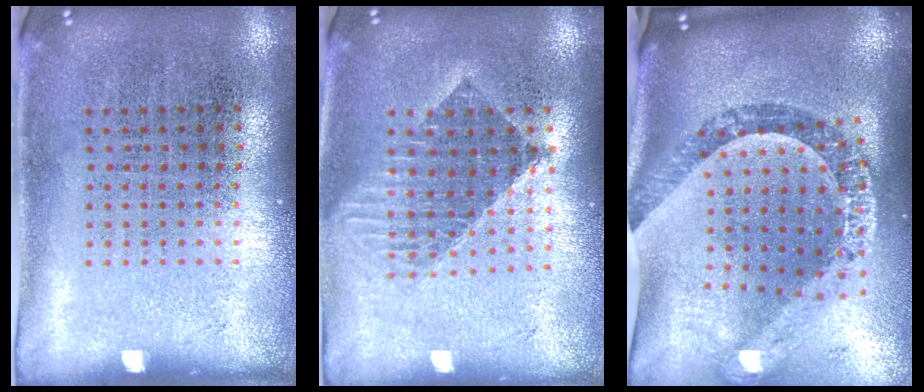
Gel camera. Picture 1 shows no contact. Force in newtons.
{"total": 1.6, "press": 1.3, "slide": 0.9}
{"total": 2.4, "press": 1.9, "slide": 1.5}